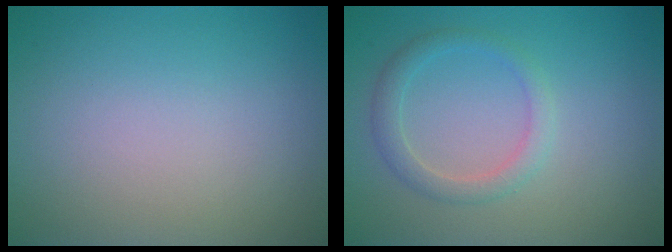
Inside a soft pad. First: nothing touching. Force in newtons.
{"total": 2.3, "press": 2.3, "slide": 0.1}